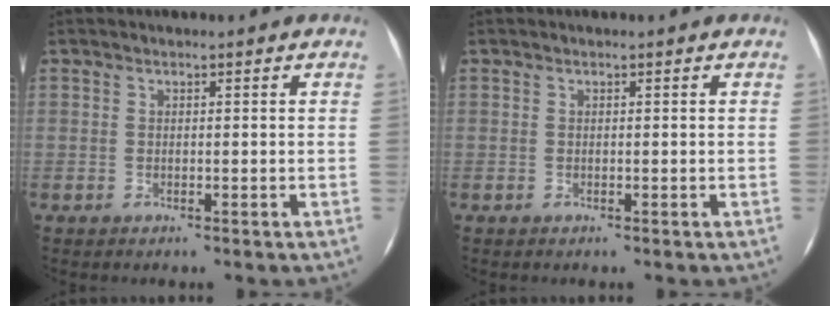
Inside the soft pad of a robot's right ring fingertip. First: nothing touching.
{"total": 0.0}